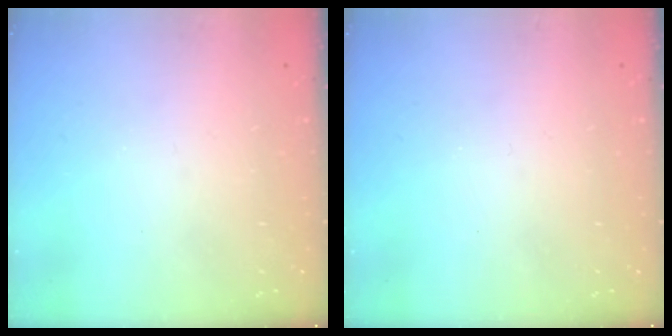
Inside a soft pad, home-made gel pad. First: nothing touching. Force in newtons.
{"total": 0.0}